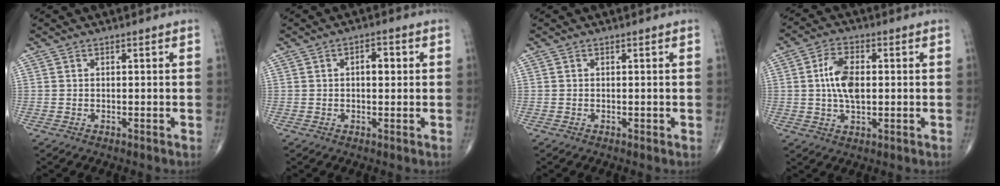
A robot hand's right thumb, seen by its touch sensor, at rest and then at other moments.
{"total": 3.3, "force": [0.5, 1.7, 2.8], "torque": [-0.035, 0.005, 0.005]}
{"total": 0.0}
{"total": 7.9, "force": [0.5, 4.2, 6.7], "torque": [-0.125, 0.005, 0.007]}